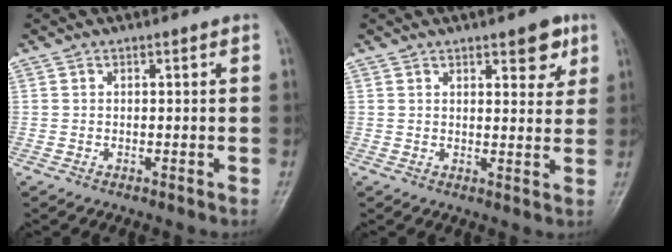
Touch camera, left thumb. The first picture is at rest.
{"total": 6.3, "force": [3.4, 2.6, 4.6], "torque": [-0.037, -0.016, 0.039]}